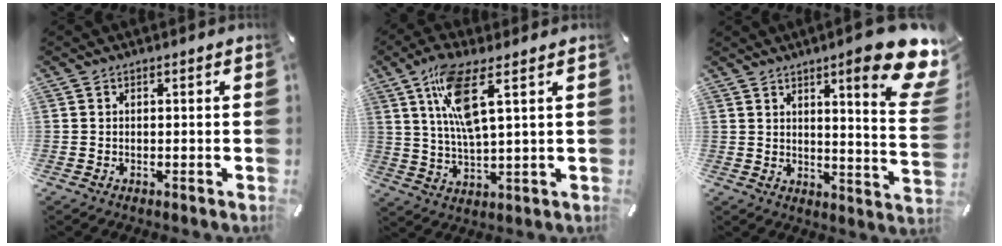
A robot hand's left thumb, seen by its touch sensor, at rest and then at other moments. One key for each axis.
{"total": 11.4, "fx": 4.6, "fy": 2.8, "fz": 10.0, "tx": -0.203, "ty": -0.006, "tz": 0.079}
{"total": 17.3, "fx": 10.0, "fy": 3.5, "fz": 13.7, "tx": -0.197, "ty": -0.065, "tz": 0.154}